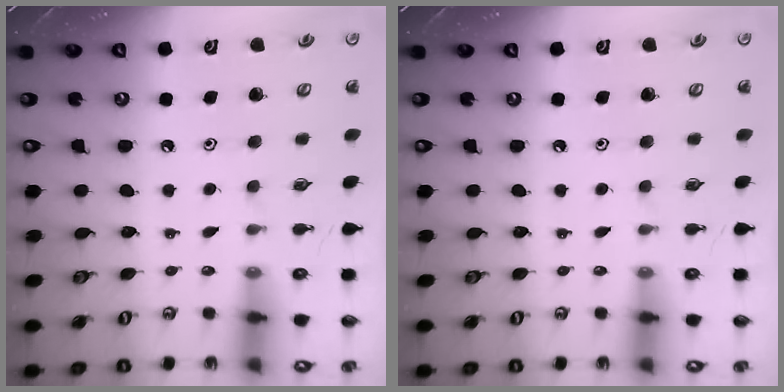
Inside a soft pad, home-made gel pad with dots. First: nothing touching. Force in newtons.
{"total": 0.0}